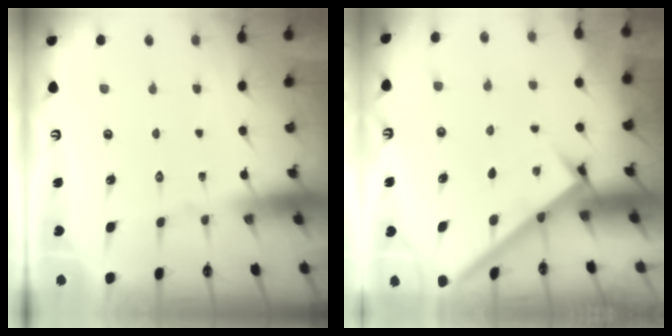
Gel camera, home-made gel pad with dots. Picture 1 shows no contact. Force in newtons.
{"total": 2.8, "press": 2.7, "slide": 0.3}